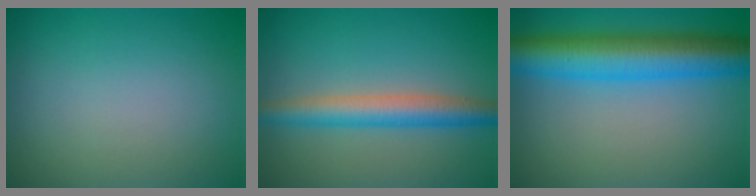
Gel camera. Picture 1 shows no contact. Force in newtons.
{"total": 4.5, "press": 4.5, "slide": 0.0}
{"total": 9.2, "press": 9.2, "slide": 0.1}